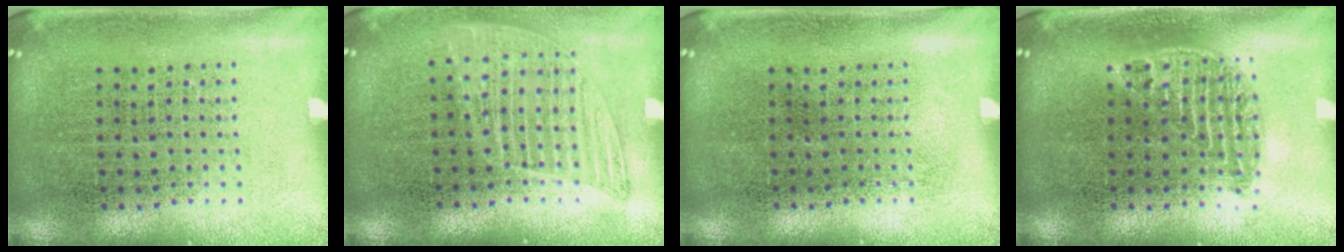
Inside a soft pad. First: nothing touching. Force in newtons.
{"total": 1.2, "press": 1.1, "slide": 0.5}
{"total": 0.0}
{"total": 1.1, "press": 1.0, "slide": 0.4}